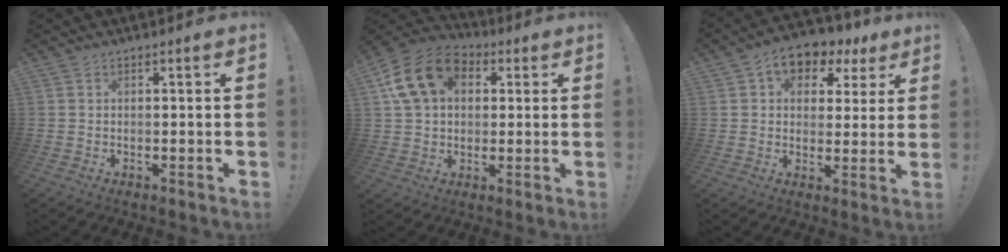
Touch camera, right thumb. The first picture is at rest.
{"total": 16.0, "force": [5.6, 11.9, 9.1], "torque": [-0.146, -0.006, 0.111]}
{"total": 8.4, "force": [3.8, 6.1, 4.3], "torque": [-0.055, -0.022, 0.073]}